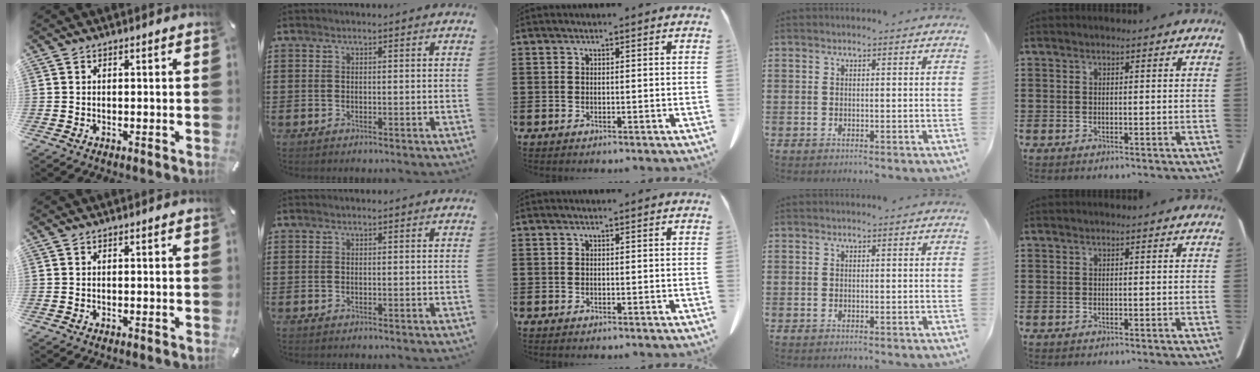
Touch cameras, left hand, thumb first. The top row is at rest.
{}